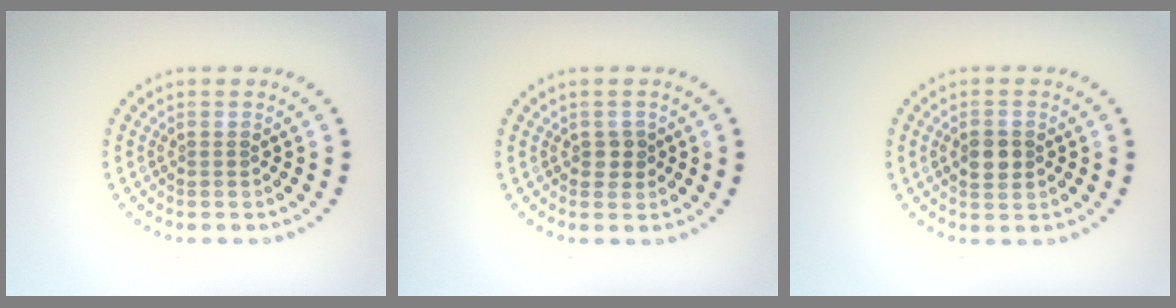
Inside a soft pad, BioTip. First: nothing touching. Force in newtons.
{"total": 1.3, "press": 1.2, "slide": 0.4}
{"total": 2.7, "press": 2.7, "slide": 0.1}